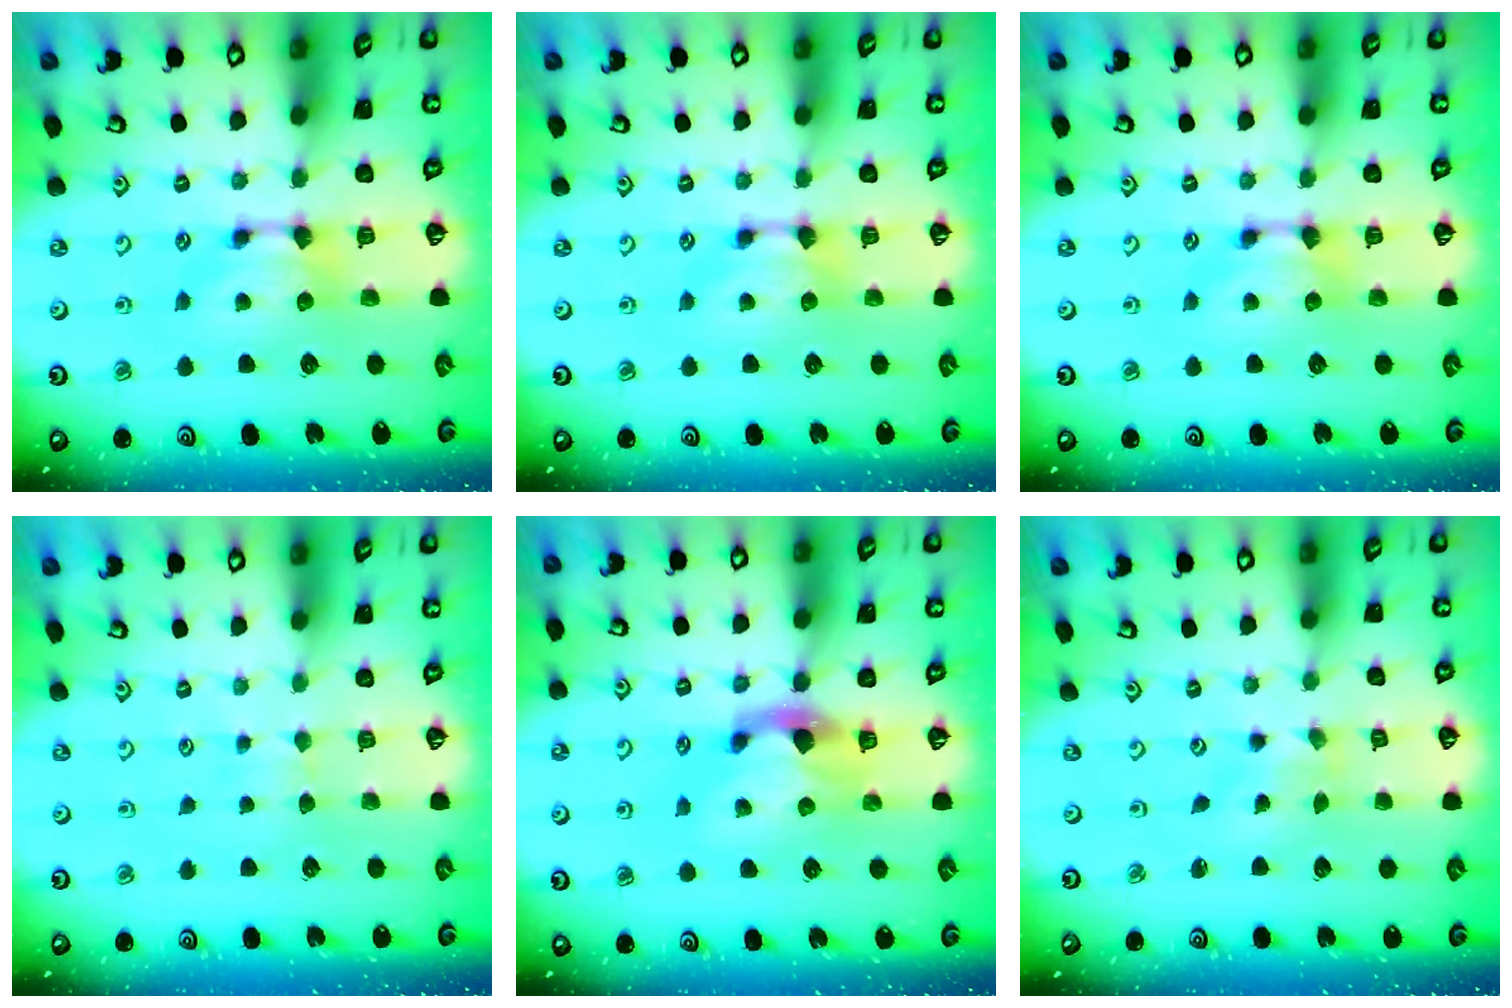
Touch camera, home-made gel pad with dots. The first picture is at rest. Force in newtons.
{"total": 0.0}
{"total": 0.0}
{"total": 2.8, "press": 2.8, "slide": 0.2}
{"total": 2.9, "press": 2.6, "slide": 1.3}
{"total": 2.8, "press": 2.7, "slide": 0.9}